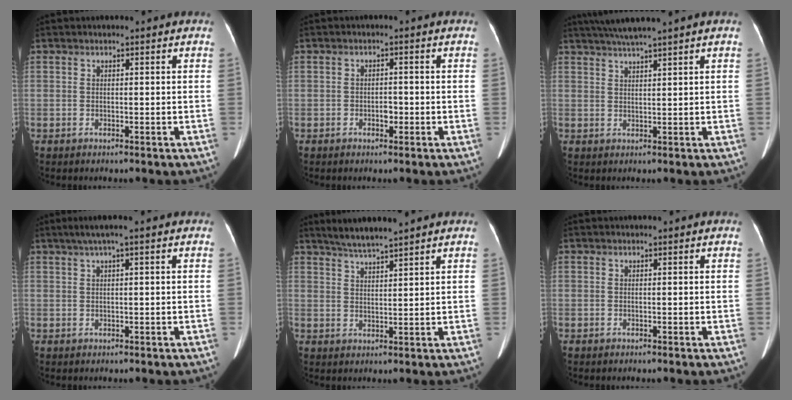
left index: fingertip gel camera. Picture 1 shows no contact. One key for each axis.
{"total": 1.7, "fx": -0.7, "fy": 1.0, "fz": 1.2, "tx": -0.018, "ty": 0.003, "tz": -0.009}
{"total": 6.1, "fx": 5.1, "fy": -1.4, "fz": 2.9, "tx": -0.049, "ty": 0.015, "tz": 0.091}
{"total": 3.3, "fx": 1.7, "fy": -0.3, "fz": 2.8, "tx": -0.060, "ty": 0.020, "tz": 0.035}
{"total": 5.5, "fx": 4.8, "fy": -0.6, "fz": 2.6, "tx": -0.052, "ty": 0.011, "tz": 0.092}
{"total": 0.0}